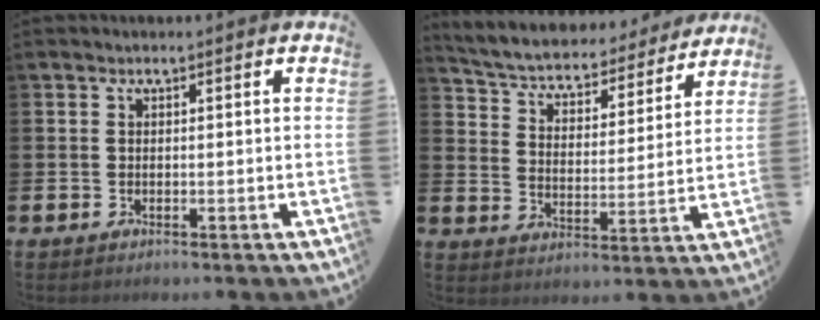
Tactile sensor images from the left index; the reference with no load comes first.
{"total": 5.0, "force": [4.6, 1.5, 1.1], "torque": [-0.050, -0.040, 0.072]}